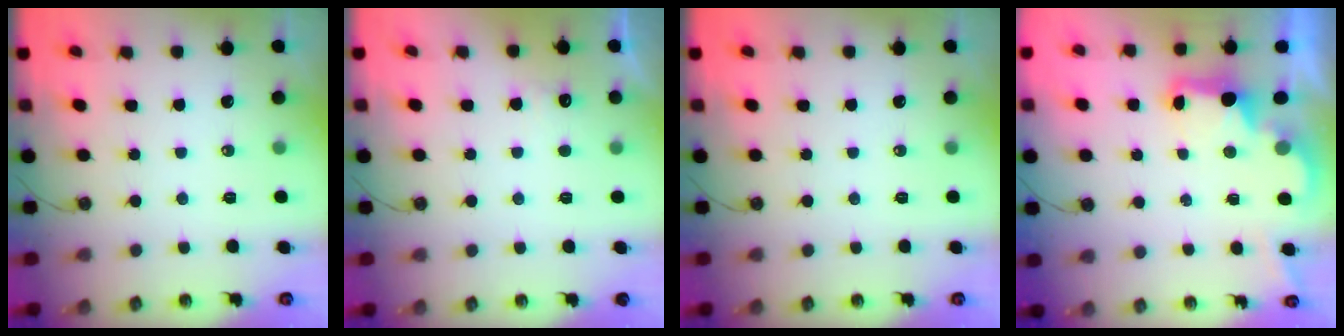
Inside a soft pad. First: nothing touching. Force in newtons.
{"total": 5.0, "press": 4.9, "slide": 1.3}
{"total": 0.0}
{"total": 2.9, "press": 2.8, "slide": 0.6}